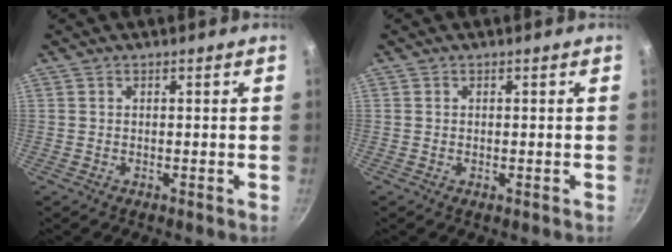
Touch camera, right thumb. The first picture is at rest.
{"total": 0.6, "force": [-0.1, 0.3, 0.6], "torque": [-0.009, 0.000, -0.003]}